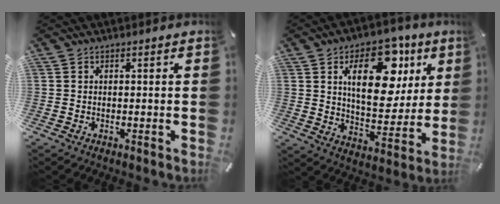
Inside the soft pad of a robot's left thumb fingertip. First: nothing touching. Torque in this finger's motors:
{"motor_torque": [1.04, 1.03, 2.08, -0.69, 0.49]}